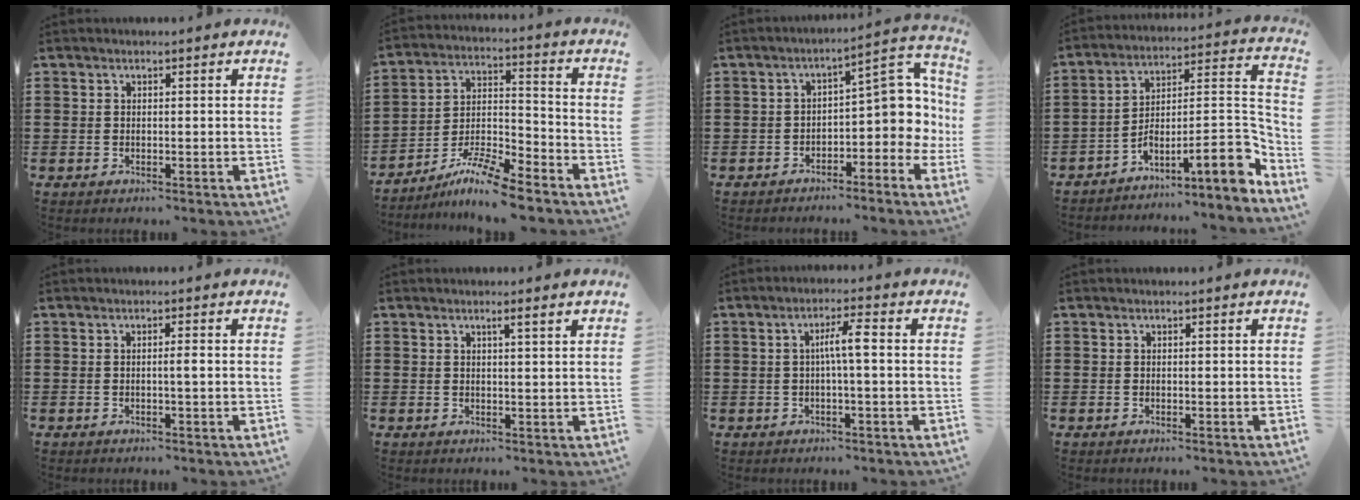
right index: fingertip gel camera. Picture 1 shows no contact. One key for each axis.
{"total": 9.2, "fx": -7.8, "fy": 1.0, "fz": 4.7, "tx": -0.086, "ty": 0.015, "tz": -0.150}
{"total": 6.2, "fx": -1.3, "fy": 3.4, "fz": 5.0, "tx": -0.074, "ty": -0.014, "tz": -0.031}
{"total": 9.8, "fx": -5.7, "fy": 1.9, "fz": 7.7, "tx": -0.108, "ty": -0.017, "tz": -0.112}
{"total": 1.1, "fx": -0.1, "fy": -0.1, "fz": 1.1, "tx": -0.023, "ty": -0.002, "tz": -0.004}
{"total": 1.8, "fx": 0.9, "fy": 0.1, "fz": 1.5, "tx": -0.031, "ty": 0.000, "tz": 0.014}
{"total": 4.0, "fx": -0.1, "fy": 0.3, "fz": 4.0, "tx": -0.074, "ty": 0.003, "tz": -0.006}
{"total": 0.0}